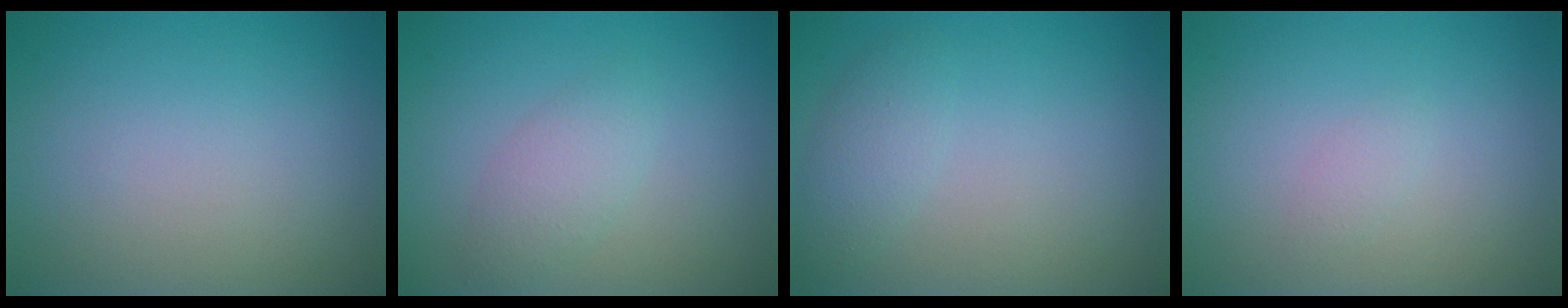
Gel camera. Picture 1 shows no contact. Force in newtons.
{"total": 2.1, "press": 2.1, "slide": 0.1}
{"total": 1.9, "press": 1.9, "slide": 0.1}
{"total": 0.7, "press": 0.7, "slide": 0.1}